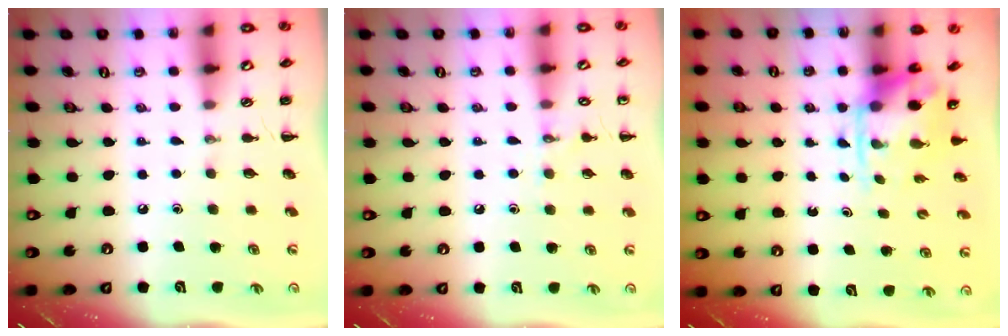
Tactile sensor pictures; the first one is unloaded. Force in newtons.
{"total": 7.2, "press": 6.8, "slide": 2.1}
{"total": 3.8, "press": 3.8, "slide": 0.8}